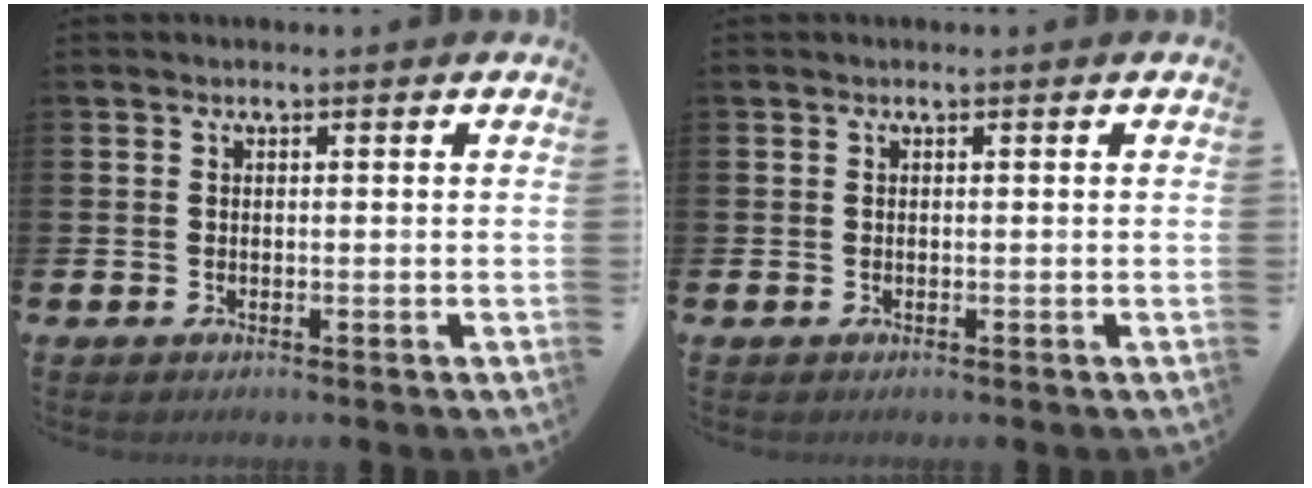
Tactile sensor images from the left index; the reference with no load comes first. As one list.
[{"total": 0.0}]